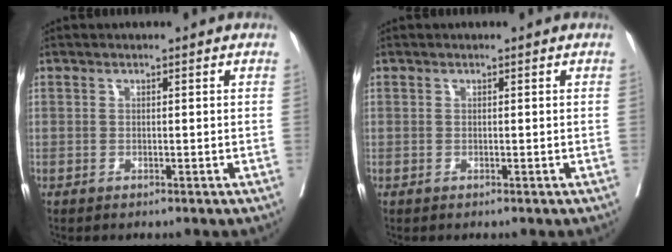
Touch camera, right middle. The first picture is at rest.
{"total": 0.0}